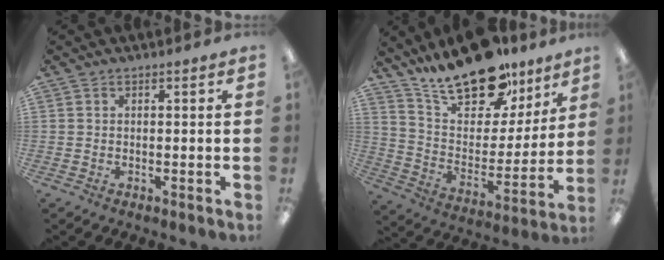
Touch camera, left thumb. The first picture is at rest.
{"total": 21.5, "force": [16.4, 9.5, 10.2], "torque": [-0.167, -0.109, 0.289]}